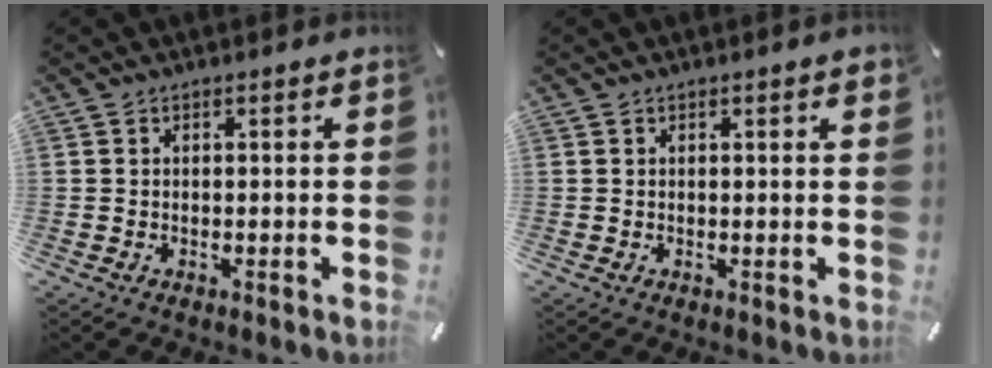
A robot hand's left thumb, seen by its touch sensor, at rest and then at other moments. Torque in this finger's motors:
{"motor_torque": [0.16, -0.22, -0.07, 0.23, -0.09]}